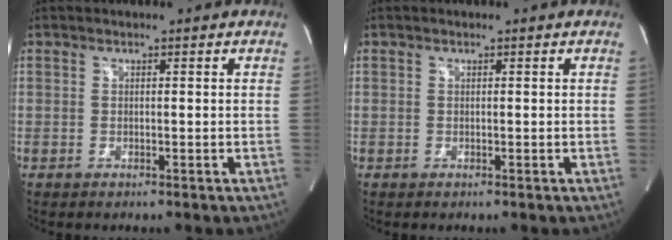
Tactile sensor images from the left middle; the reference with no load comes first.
{"total": 0.0}